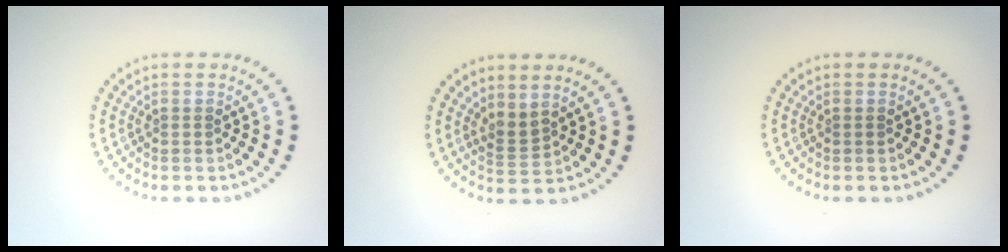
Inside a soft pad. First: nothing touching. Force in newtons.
{"total": 1.9, "press": 1.4, "slide": 1.3}
{"total": 0.0}